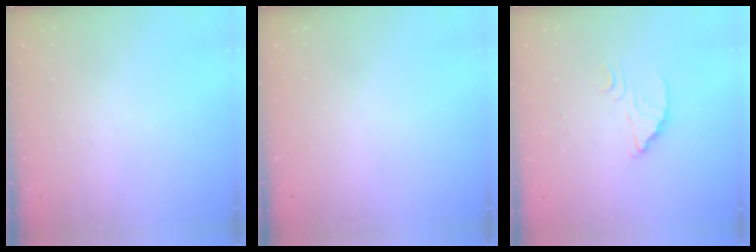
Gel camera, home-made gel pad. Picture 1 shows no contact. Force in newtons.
{"total": 0.0}
{"total": 2.3, "press": 2.3, "slide": 0.0}